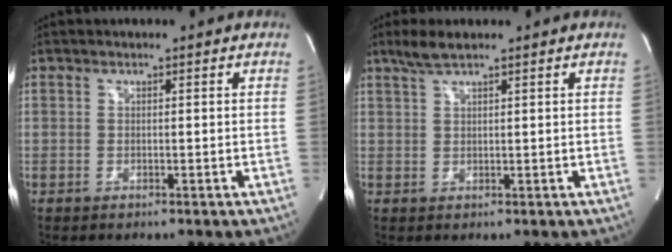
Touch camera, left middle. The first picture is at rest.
{"total": 3.0, "force": [2.3, 0.3, 1.9], "torque": [-0.049, 0.007, 0.051]}